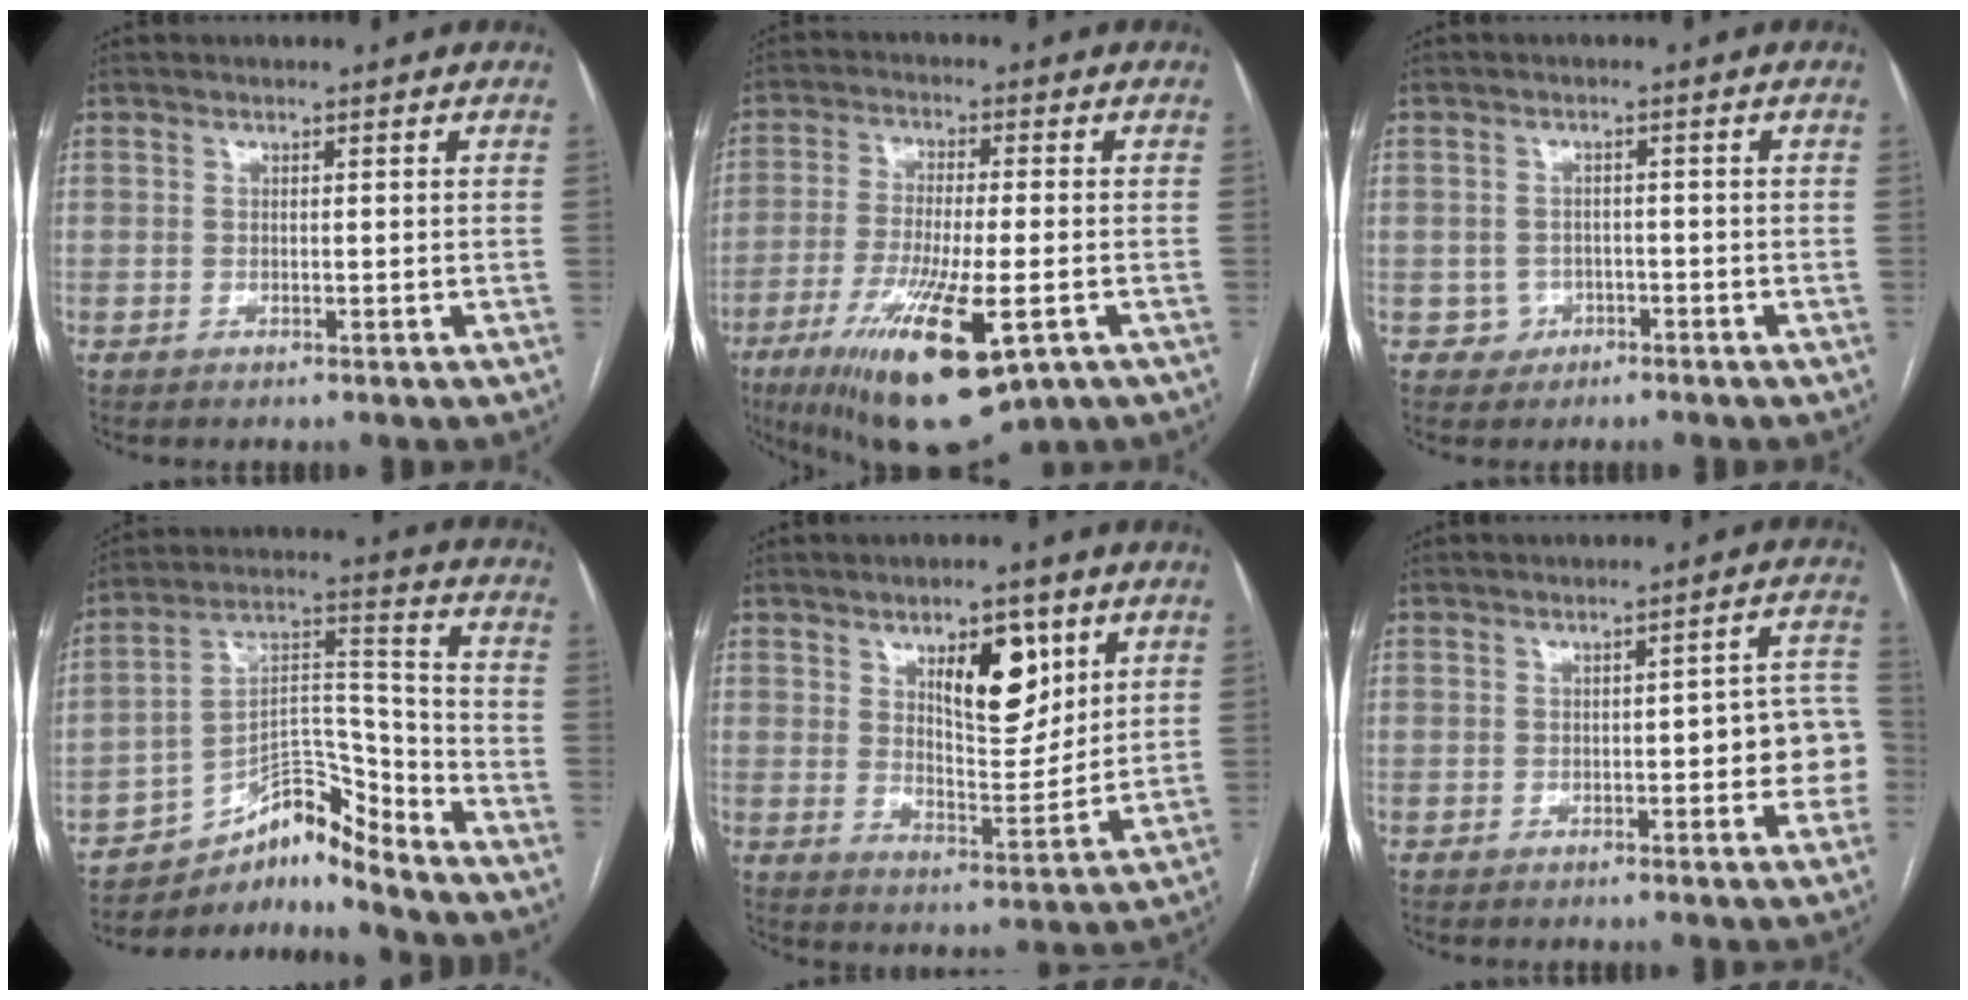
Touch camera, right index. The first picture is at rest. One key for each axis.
{"total": 16.7, "fx": -7.8, "fy": 3.4, "fz": 14.3, "tx": -0.253, "ty": -0.040, "tz": -0.122}
{"total": 2.4, "fx": -1.1, "fy": 2.1, "fz": -0.1, "tx": 0.011, "ty": 0.012, "tz": -0.018}
{"total": 9.4, "fx": -8.9, "fy": 1.5, "fz": 2.6, "tx": -0.041, "ty": 0.064, "tz": -0.154}
{"total": 10.1, "fx": 4.9, "fy": 3.9, "fz": 7.9, "tx": -0.124, "ty": -0.004, "tz": 0.085}
{"total": 7.1, "fx": -1.2, "fy": 2.1, "fz": 6.7, "tx": -0.063, "ty": 0.026, "tz": -0.014}